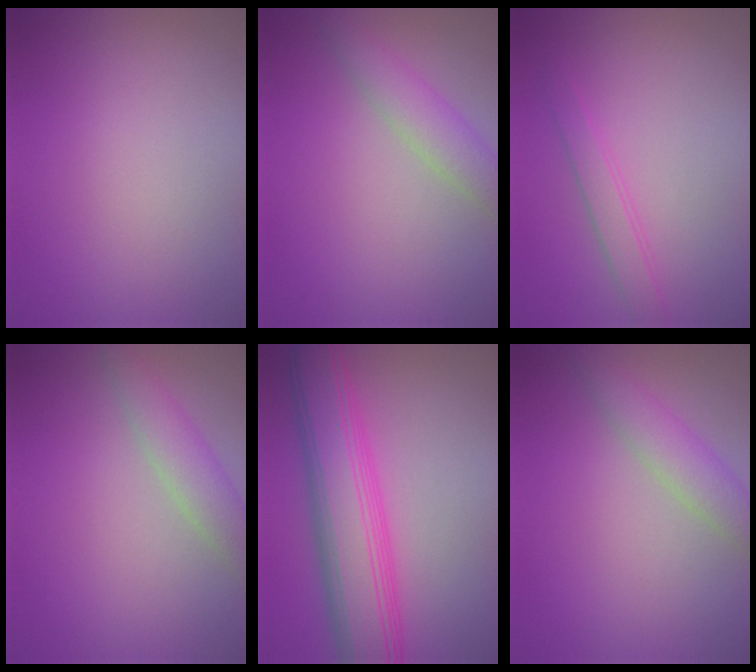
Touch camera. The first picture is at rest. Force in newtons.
{"total": 2.9, "press": 2.9, "slide": 0.1}
{"total": 1.8, "press": 1.8, "slide": 0.1}
{"total": 2.9, "press": 2.9, "slide": 0.2}
{"total": 8.8, "press": 8.8, "slide": 0.3}
{"total": 2.9, "press": 2.9, "slide": 0.1}